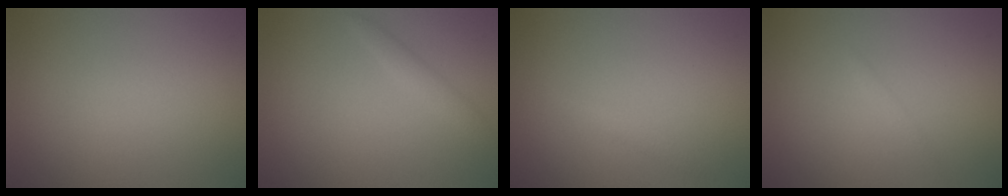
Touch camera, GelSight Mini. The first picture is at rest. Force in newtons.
{"total": 1.5, "press": 1.5, "slide": 0.1}
{"total": 0.8, "press": 0.8, "slide": 0.0}
{"total": 0.5, "press": 0.5, "slide": 0.0}